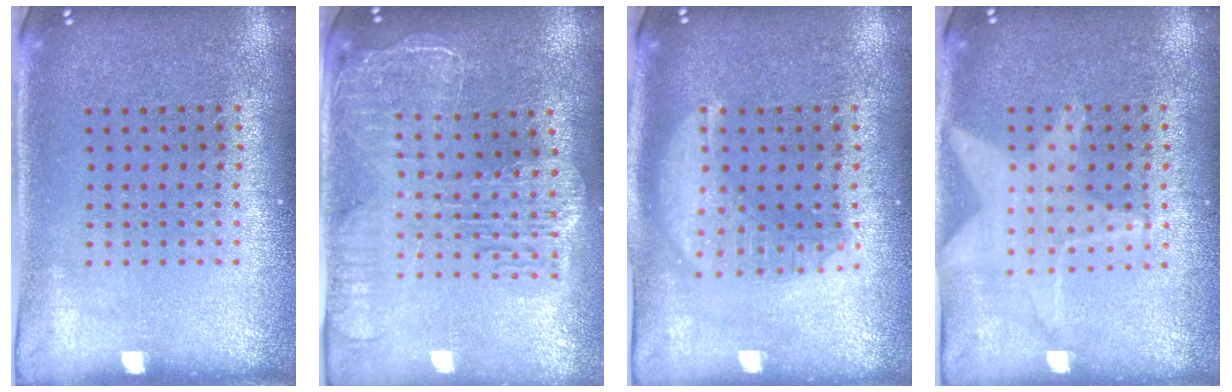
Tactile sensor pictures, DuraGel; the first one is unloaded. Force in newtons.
{"total": 2.3, "press": 2.0, "slide": 1.0}
{"total": 1.8, "press": 1.8, "slide": 0.2}
{"total": 0.9, "press": 0.9, "slide": 0.0}